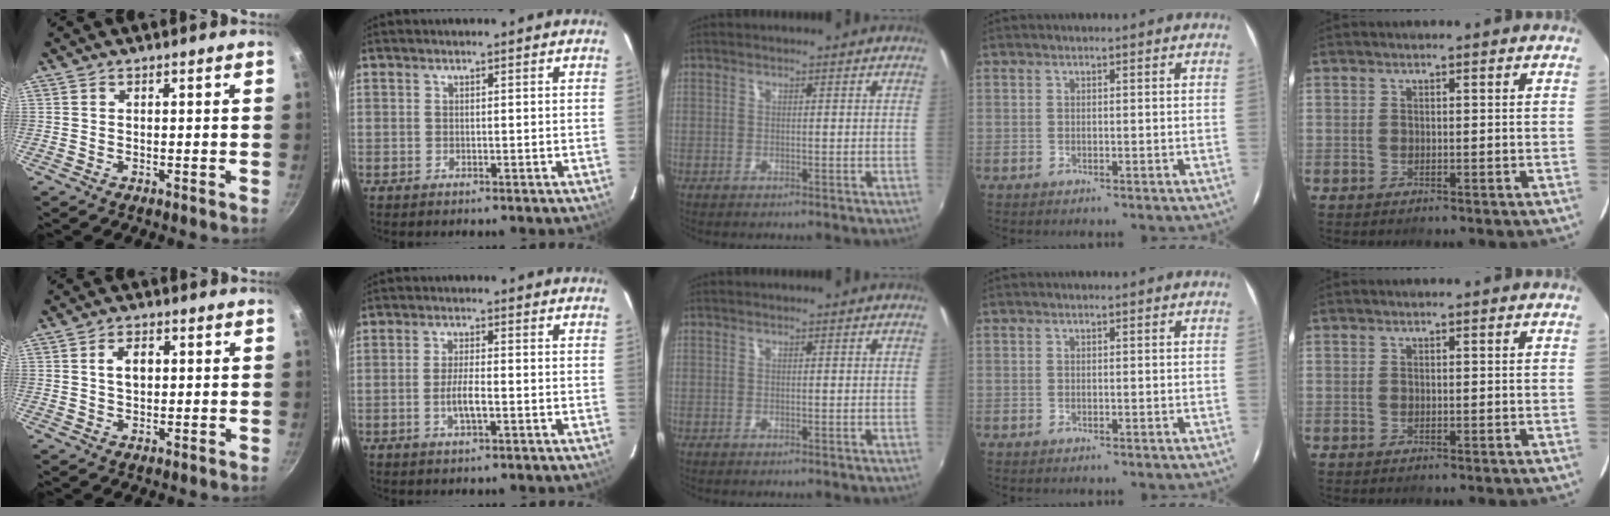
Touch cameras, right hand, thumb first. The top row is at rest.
{"thumb": {"total": 4.2, "force": [0.8, 2.8, 3.1], "torque": [-0.038, 0.006, 0.013]}, "index": {"total": 4.0, "force": [-1.4, 0.9, 3.7], "torque": [-0.072, -0.004, -0.024]}}